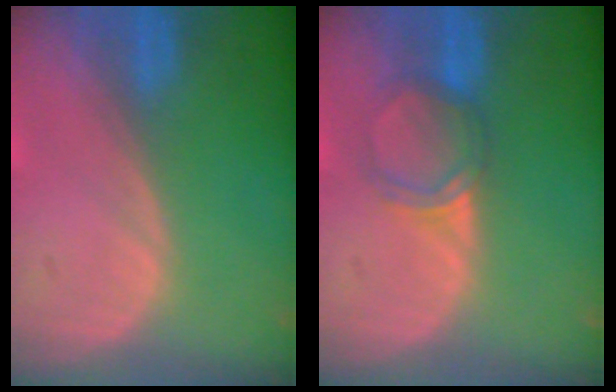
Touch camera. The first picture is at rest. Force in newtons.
{"total": 3.7, "press": 3.4, "slide": 1.6}